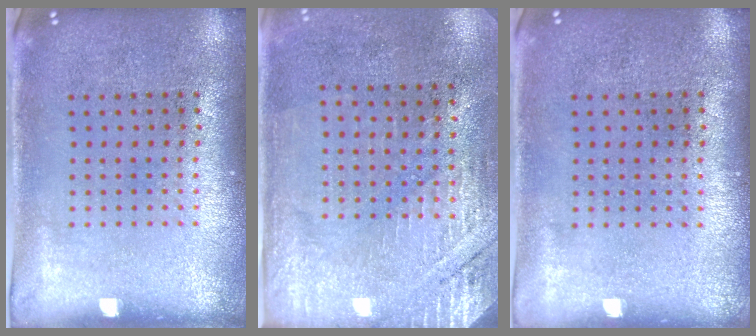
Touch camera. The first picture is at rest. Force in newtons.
{"total": 2.8, "press": 2.5, "slide": 1.2}
{"total": 0.0}